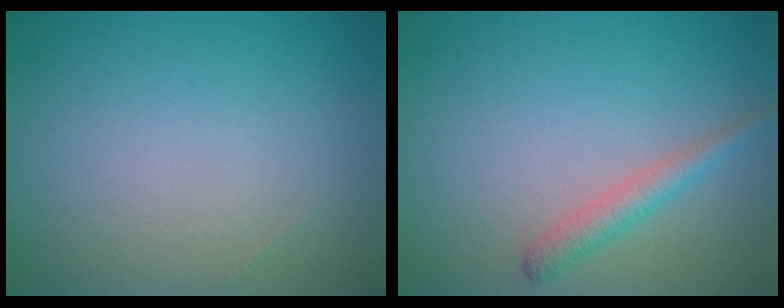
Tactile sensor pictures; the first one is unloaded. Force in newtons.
{"total": 2.0, "press": 2.0, "slide": 0.1}